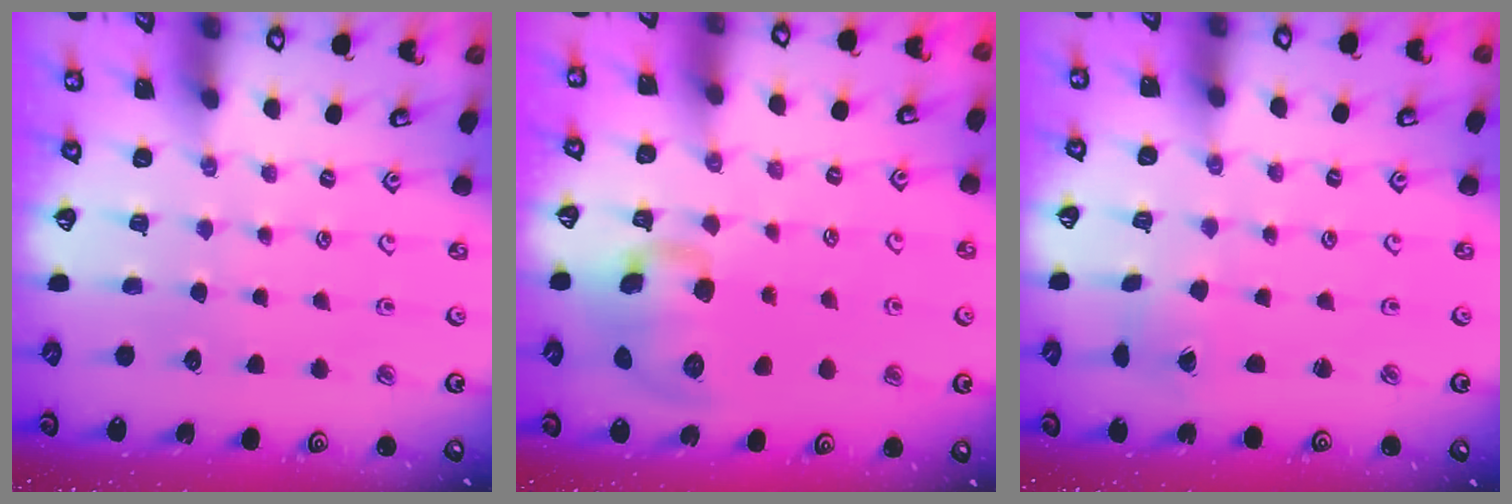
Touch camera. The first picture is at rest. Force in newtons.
{"total": 13.0, "press": 12.8, "slide": 2.3}
{"total": 0.8, "press": 0.8, "slide": 0.1}